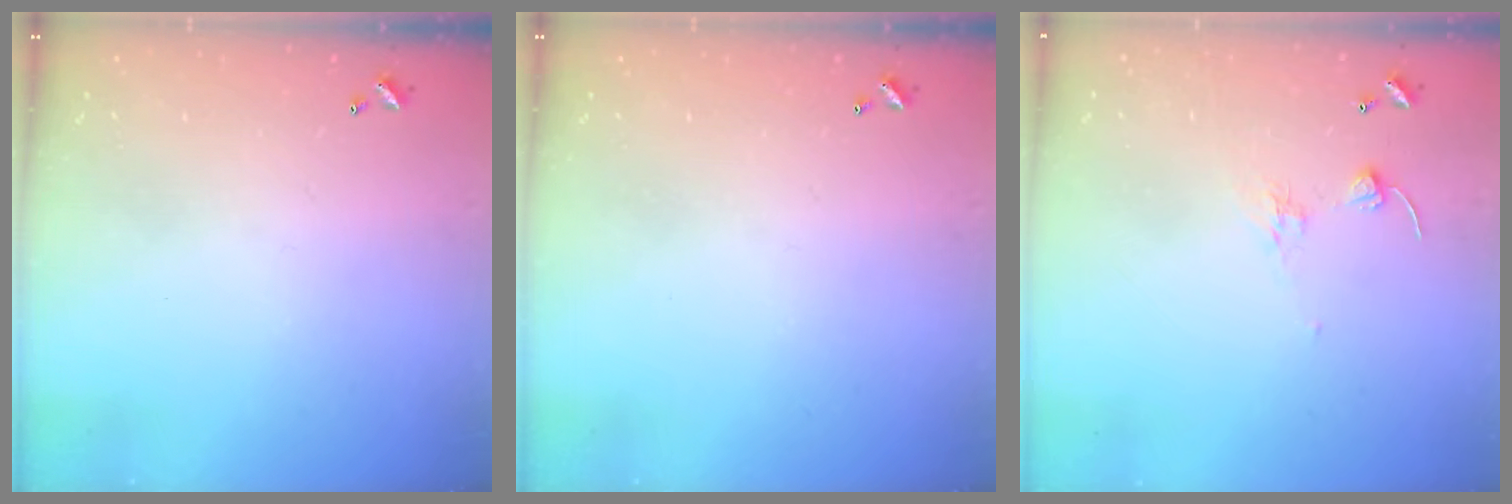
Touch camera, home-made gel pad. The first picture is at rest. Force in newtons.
{"total": 0.0}
{"total": 1.7, "press": 1.5, "slide": 0.7}